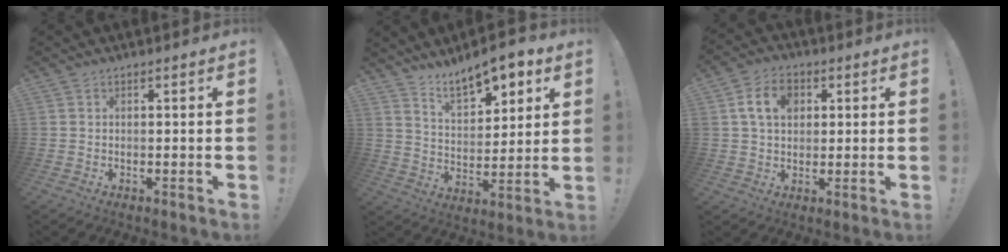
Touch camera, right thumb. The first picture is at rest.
{"total": 12.0, "force": [9.3, 4.9, 5.8], "torque": [-0.094, -0.062, 0.169]}
{"total": 9.5, "force": [2.9, 6.7, 6.0], "torque": [-0.098, 0.013, 0.055]}